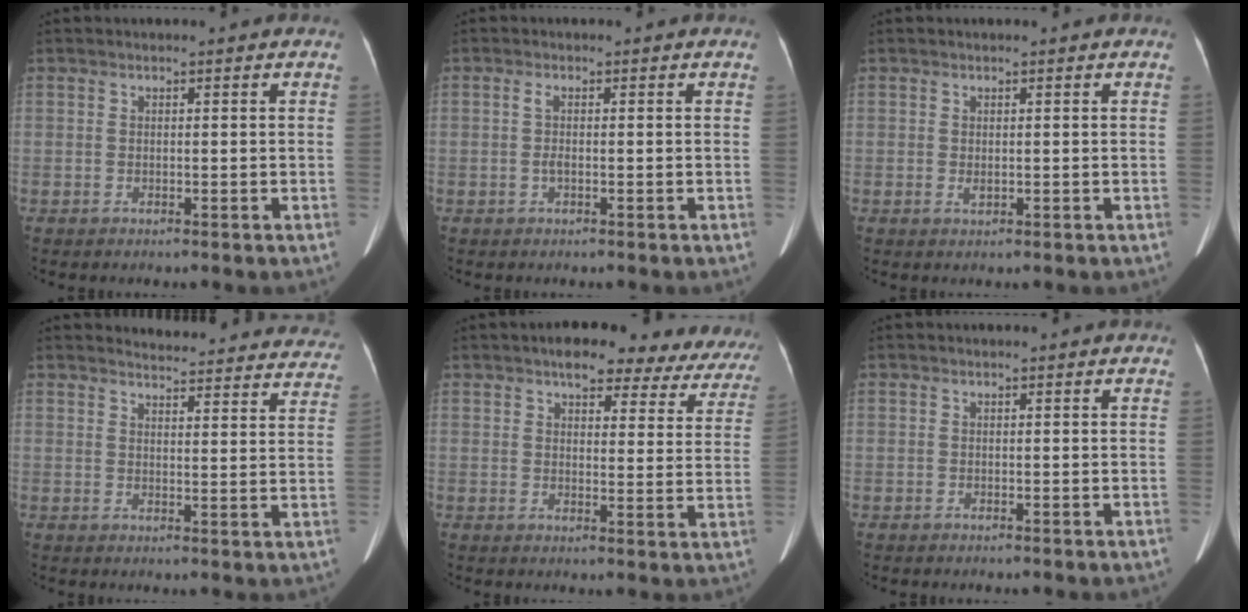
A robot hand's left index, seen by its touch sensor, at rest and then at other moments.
{"total": 1.3, "force": [-0.1, 0.3, 1.3], "torque": [-0.027, 0.001, 0.000]}
{"total": 0.8, "force": [0.0, 0.4, 0.6], "torque": [-0.014, -0.002, 0.005]}
{"total": 20.3, "force": [19.7, 3.9, 3.3], "torque": [-0.024, -0.059, 0.208]}
{"total": 17.6, "force": [15.1, 5.7, 7.1], "torque": [-0.062, 0.008, 0.154]}
{"total": 0.0}